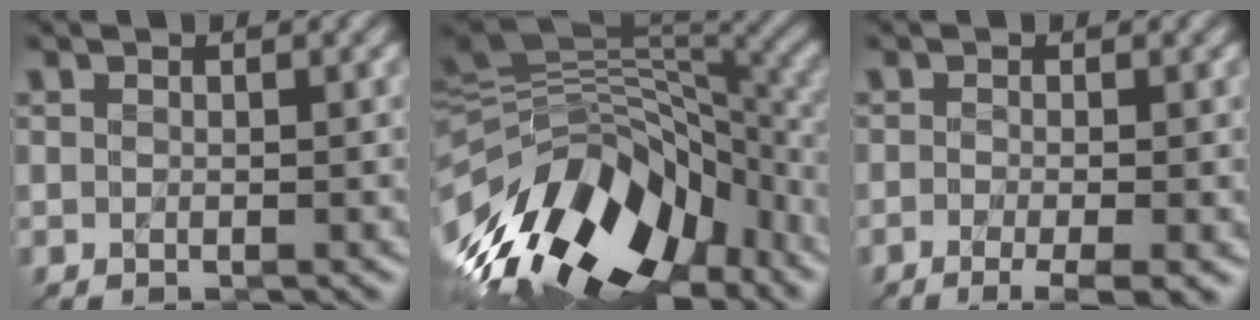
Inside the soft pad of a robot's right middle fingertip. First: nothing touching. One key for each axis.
{"total": 14.2, "fx": -6.4, "fy": 7.1, "fz": 10.4, "tx": -0.215, "ty": 0.017, "tz": -0.114}
{"total": 3.8, "fx": -2.4, "fy": 0.5, "fz": 2.8, "tx": -0.055, "ty": -0.005, "tz": -0.037}